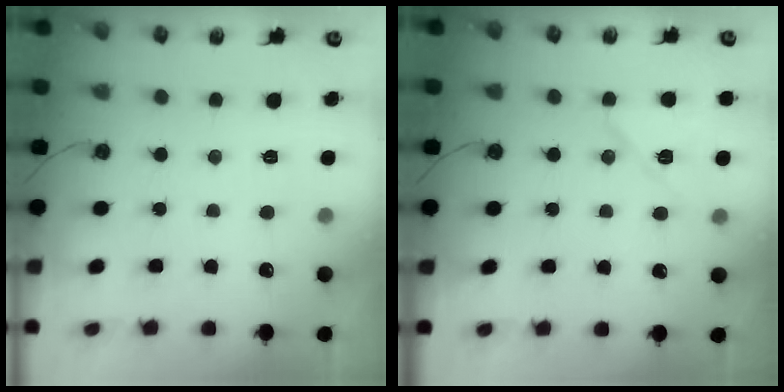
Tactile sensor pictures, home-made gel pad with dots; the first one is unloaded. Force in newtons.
{"total": 9.2, "press": 9.2, "slide": 0.9}